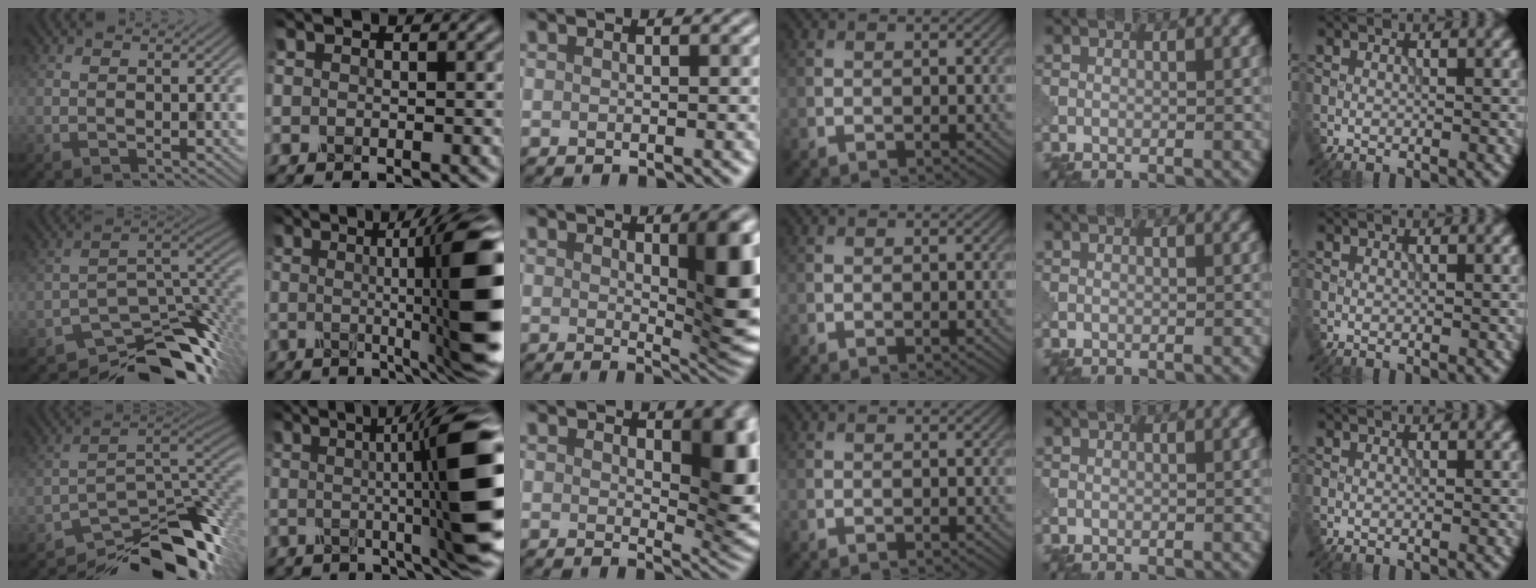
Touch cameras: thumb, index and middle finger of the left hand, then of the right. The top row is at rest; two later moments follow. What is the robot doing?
{"motion": "shake", "object": "sieve"}